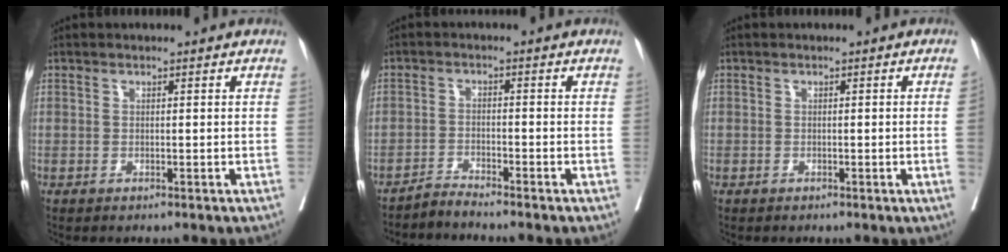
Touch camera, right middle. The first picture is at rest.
{"total": 2.6, "force": [-2.4, -0.8, -0.2], "torque": [0.003, -0.012, -0.048]}
{"total": 0.9, "force": [-0.2, 0.0, 0.9], "torque": [-0.014, 0.003, -0.004]}